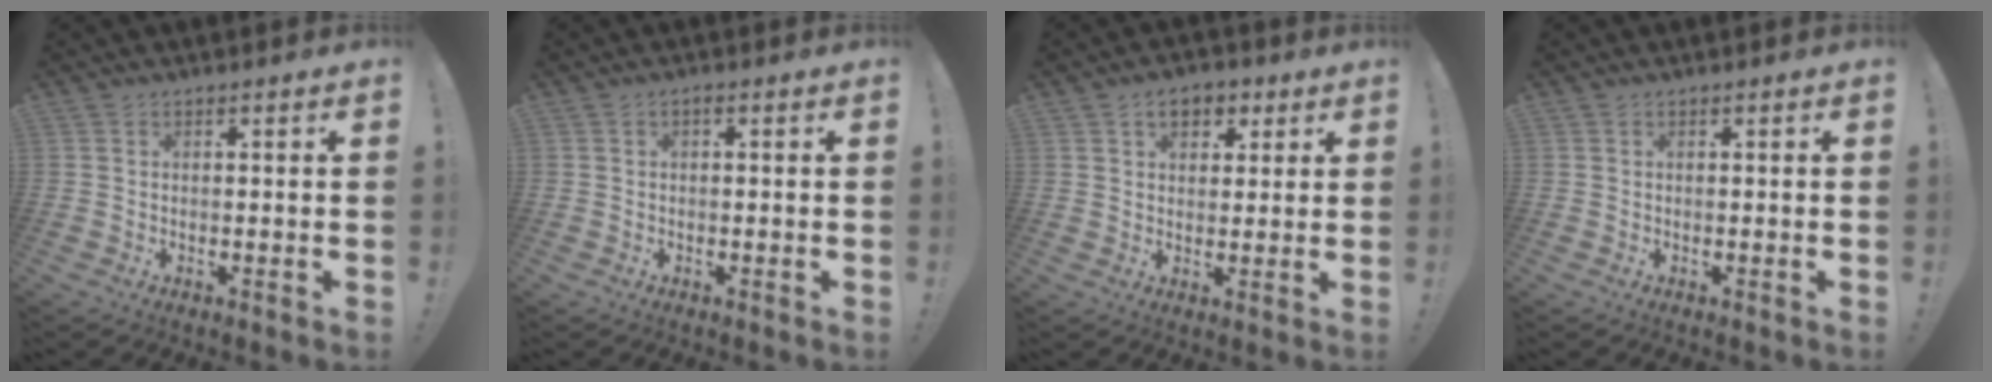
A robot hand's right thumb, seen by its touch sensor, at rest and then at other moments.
{"total": 0.8, "force": [-0.5, 0.3, 0.5], "torque": [-0.010, 0.003, -0.009]}
{"total": 6.8, "force": [2.9, 4.8, 3.9], "torque": [-0.048, -0.003, 0.052]}
{"total": 0.0}